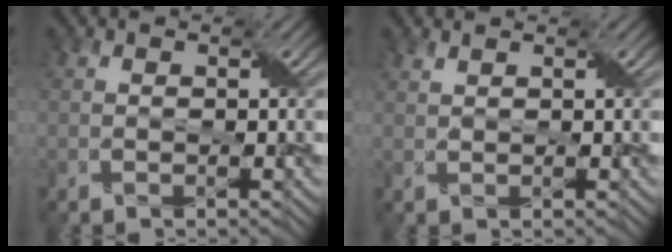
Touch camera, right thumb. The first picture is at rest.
{"total": 0.9, "force": [0.8, 0.0, 0.4], "torque": [-0.017, 0.001, 0.017]}